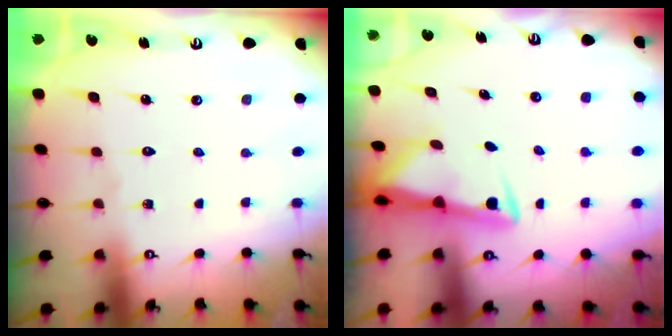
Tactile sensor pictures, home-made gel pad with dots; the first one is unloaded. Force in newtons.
{"total": 2.9, "press": 2.9, "slide": 0.6}